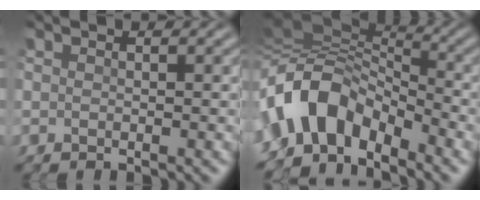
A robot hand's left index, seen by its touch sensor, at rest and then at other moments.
{"total": 8.3, "force": [-4.1, 4.8, 5.3], "torque": [-0.090, 0.017, -0.084]}